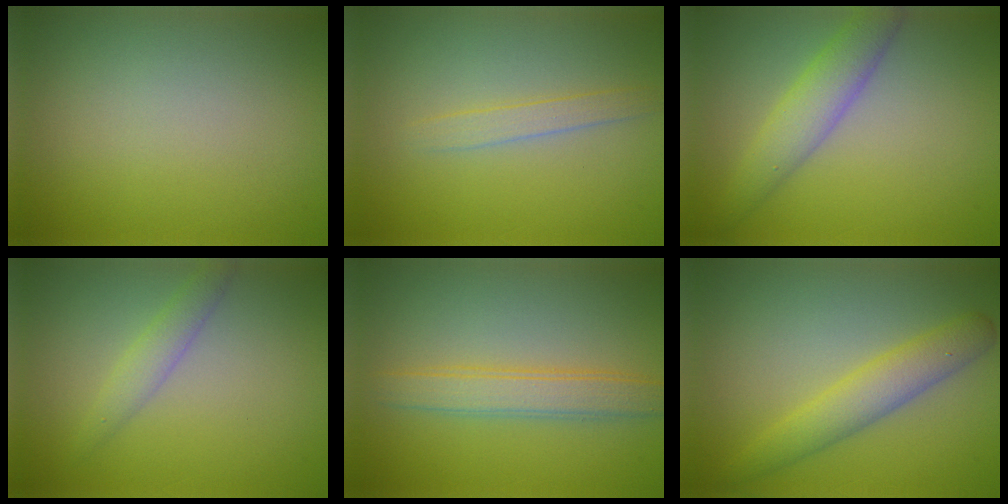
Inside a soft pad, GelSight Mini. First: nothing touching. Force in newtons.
{"total": 1.6, "press": 1.6, "slide": 0.1}
{"total": 3.7, "press": 3.7, "slide": 0.1}
{"total": 1.9, "press": 1.9, "slide": 0.0}
{"total": 3.2, "press": 3.2, "slide": 0.4}
{"total": 3.9, "press": 3.9, "slide": 0.1}